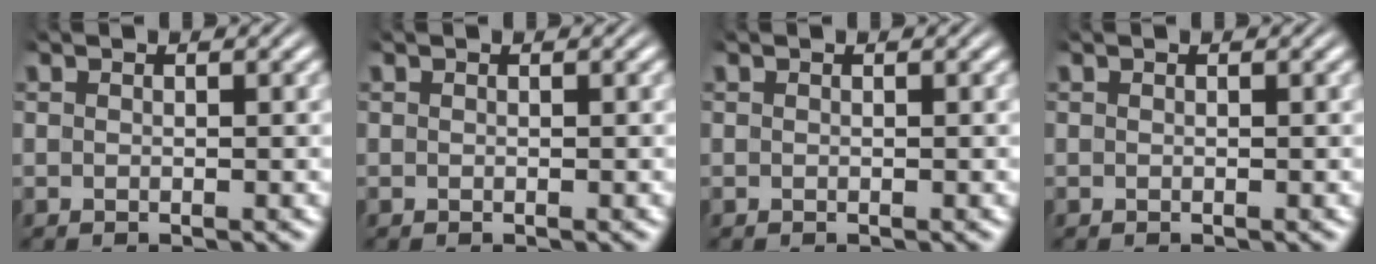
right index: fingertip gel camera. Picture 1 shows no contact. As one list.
[{"total": 0.0}, {"total": 0.0}, {"total": 0.0}]